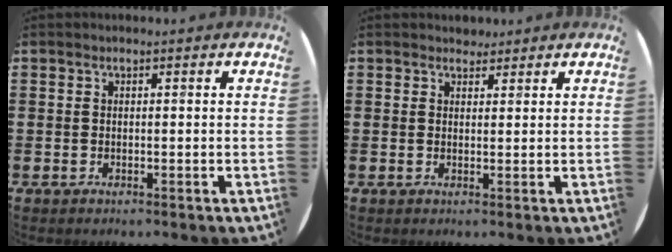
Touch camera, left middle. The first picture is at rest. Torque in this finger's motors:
{"motor_torque": [0.19, -0.14, 0.00, 0.00]}